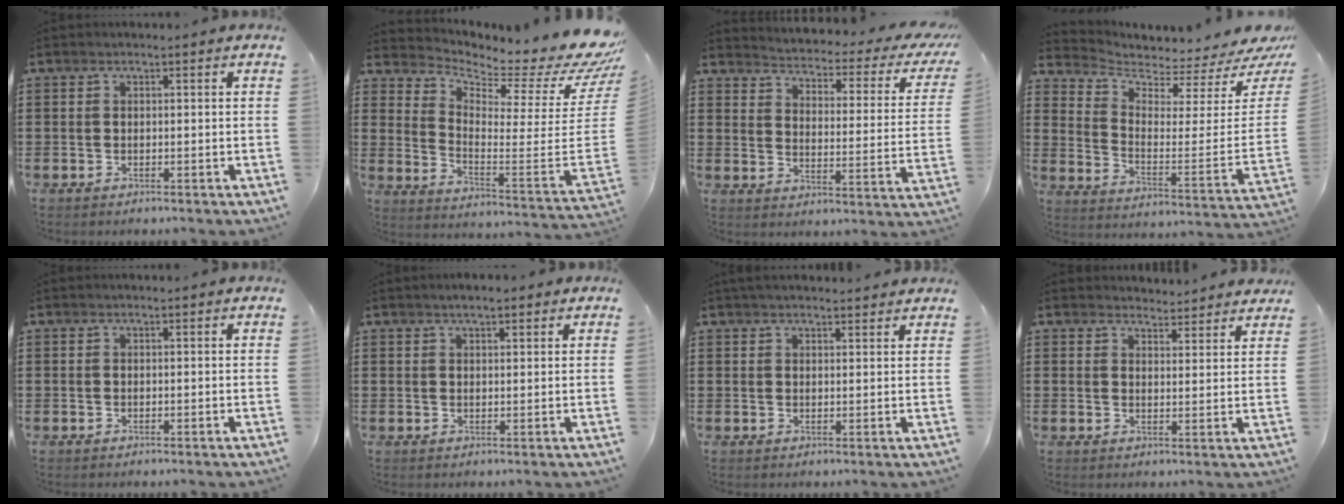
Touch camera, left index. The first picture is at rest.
{"total": 4.5, "force": [3.8, 0.8, 2.2], "torque": [-0.045, -0.061, 0.054]}
{"total": 2.2, "force": [1.9, 0.3, 1.1], "torque": [-0.037, -0.026, 0.021]}
{"total": 3.0, "force": [2.8, 0.8, 0.9], "torque": [-0.042, -0.043, 0.041]}
{"total": 0.0}
{"total": 2.0, "force": [1.6, 0.7, 1.1], "torque": [-0.024, 0.006, 0.028]}
{"total": 2.1, "force": [2.1, 0.3, 0.5], "torque": [-0.014, -0.001, 0.040]}
{"total": 3.3, "force": [3.2, 0.6, -0.1], "torque": [0.000, -0.016, 0.059]}